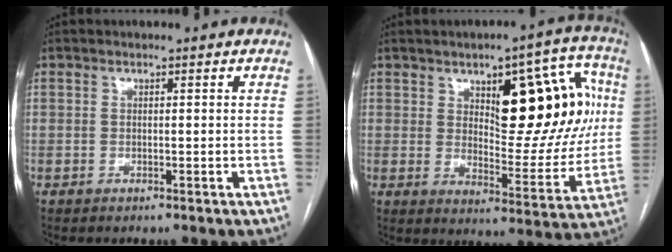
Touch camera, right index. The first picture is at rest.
{"total": 18.2, "force": [5.0, 6.9, 16.0], "torque": [-0.193, 0.025, 0.076]}